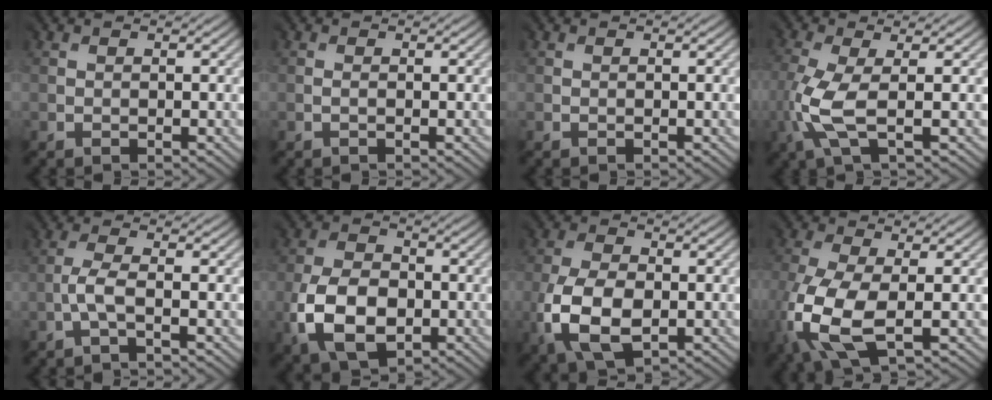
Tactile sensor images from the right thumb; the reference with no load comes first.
{"total": 0.6, "force": [-0.1, -0.5, -0.2], "torque": [0.004, -0.002, -0.002]}
{"total": 0.0}
{"total": 5.0, "force": [-1.2, 1.3, 4.7], "torque": [-0.136, 0.003, -0.028]}
{"total": 1.9, "force": [-1.2, -0.2, 1.5], "torque": [-0.043, 0.007, -0.030]}
{"total": 8.3, "force": [-2.9, 5.5, 5.5], "torque": [-0.135, -0.014, -0.060]}
{"total": 8.3, "force": [-2.6, 5.0, 6.1], "torque": [-0.155, -0.015, -0.050]}
{"total": 10.1, "force": [-2.9, 5.1, 8.2], "torque": [-0.238, -0.026, -0.054]}